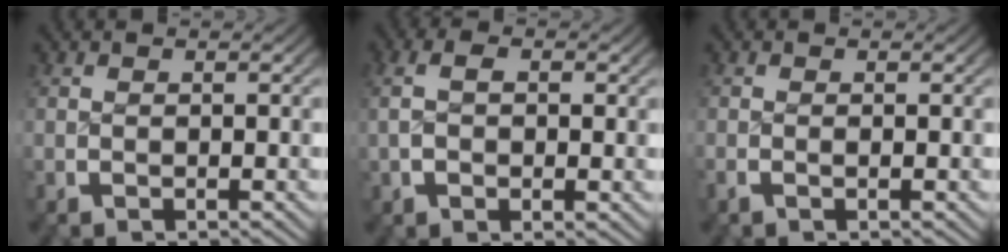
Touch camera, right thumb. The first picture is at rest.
{"total": 3.1, "force": [0.3, 1.9, 2.5], "torque": [-0.051, 0.000, 0.006]}
{"total": 0.6, "force": [-0.4, 0.3, 0.4], "torque": [-0.012, -0.002, -0.008]}